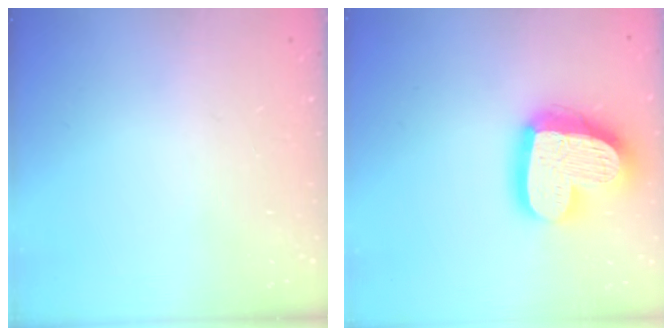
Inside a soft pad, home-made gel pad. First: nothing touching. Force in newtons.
{"total": 21.6, "press": 21.5, "slide": 1.9}